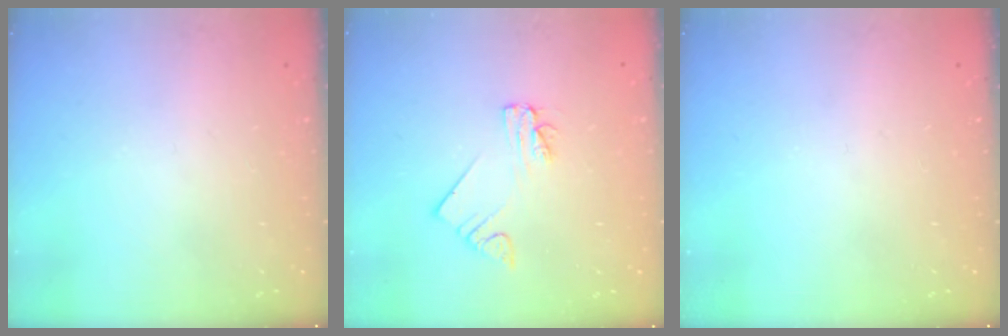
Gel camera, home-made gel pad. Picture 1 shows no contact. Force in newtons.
{"total": 1.9, "press": 1.9, "slide": 0.2}
{"total": 0.0}